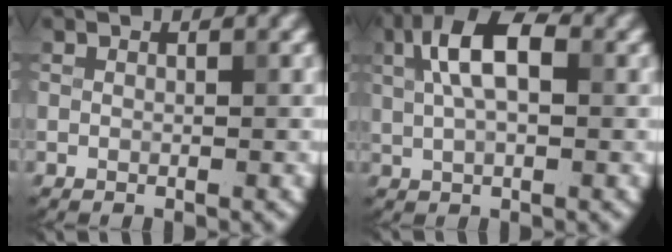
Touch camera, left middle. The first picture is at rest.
{"total": 6.1, "force": [1.8, 2.8, 5.1], "torque": [-0.093, 0.015, 0.023]}